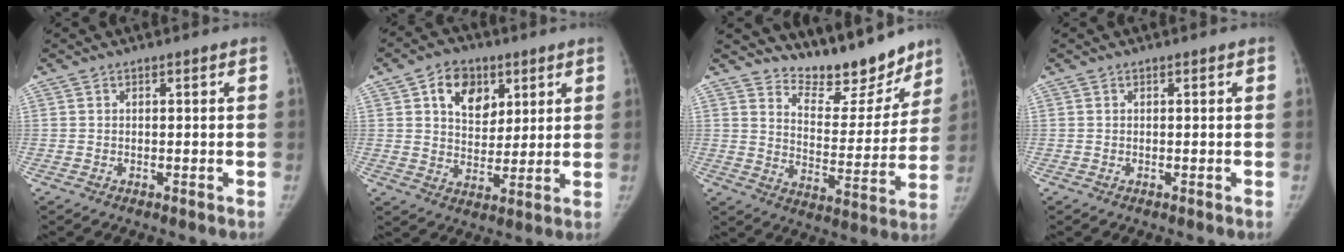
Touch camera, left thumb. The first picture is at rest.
{"total": 10.5, "force": [4.6, 7.5, 5.7], "torque": [-0.052, -0.019, 0.076]}
{"total": 14.9, "force": [13.2, 5.3, 4.4], "torque": [-0.019, -0.106, 0.193]}
{"total": 0.0}